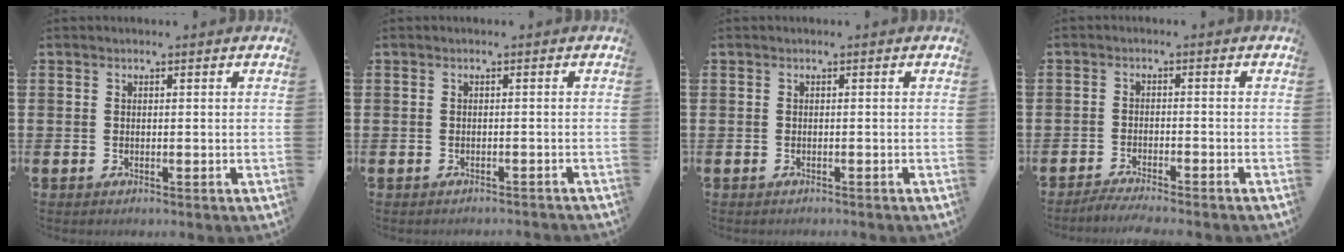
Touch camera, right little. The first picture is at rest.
{"total": 0.0}
{"total": 0.0}
{"total": 2.1, "force": [-2.0, -0.3, 0.5], "torque": [-0.007, 0.003, -0.041]}